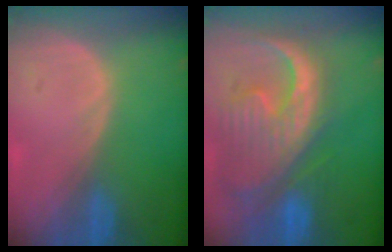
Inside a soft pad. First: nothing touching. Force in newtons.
{"total": 13.4, "press": 11.5, "slide": 6.8}